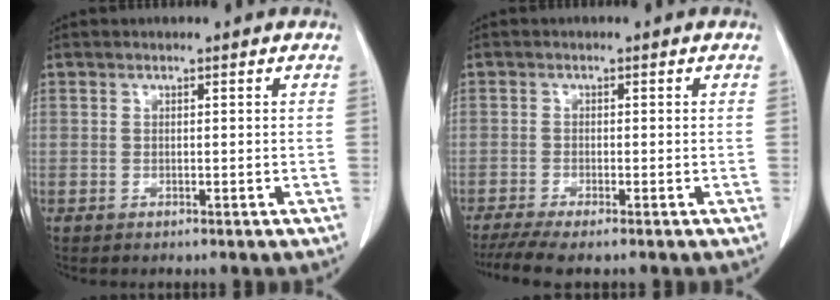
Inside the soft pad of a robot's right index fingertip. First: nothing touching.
{"total": 5.2, "force": [-4.0, 0.3, 3.3], "torque": [-0.054, -0.012, -0.070]}